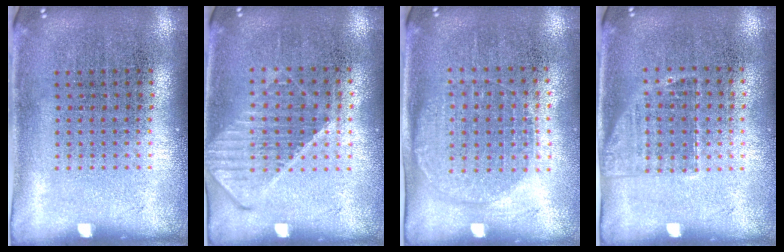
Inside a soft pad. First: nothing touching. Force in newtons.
{"total": 1.1, "press": 1.1, "slide": 0.4}
{"total": 1.3, "press": 1.2, "slide": 0.5}
{"total": 1.2, "press": 1.0, "slide": 0.8}